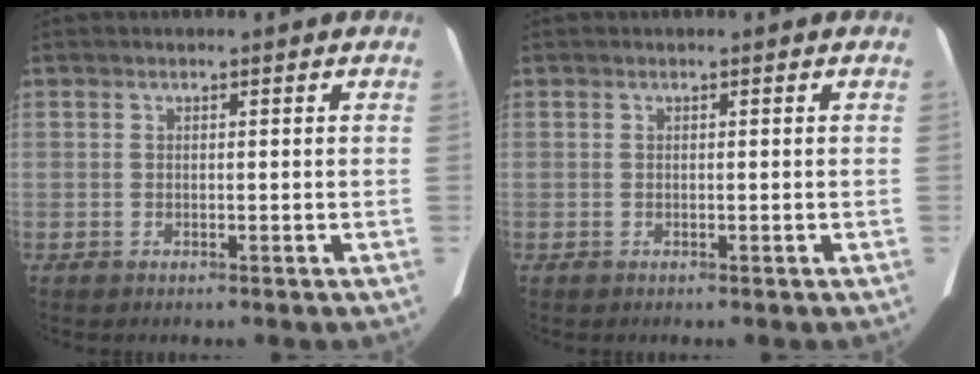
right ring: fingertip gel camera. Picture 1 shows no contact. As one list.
[{"total": 0.0}]